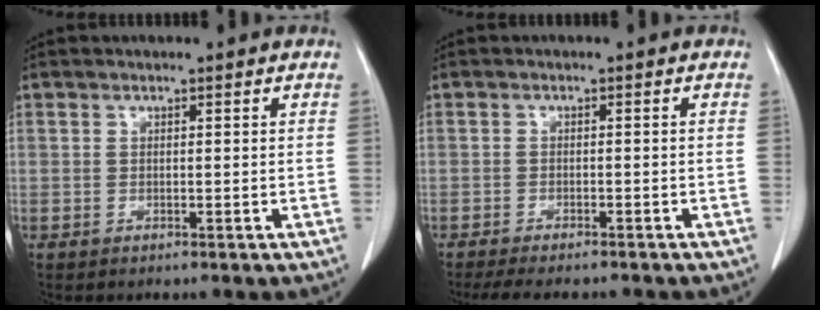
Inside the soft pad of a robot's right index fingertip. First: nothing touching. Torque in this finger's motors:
{"motor_torque": [0.88, -0.84, 0.24, 0.05]}